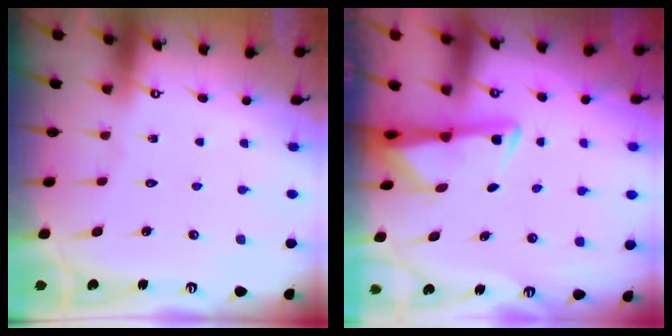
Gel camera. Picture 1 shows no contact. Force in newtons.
{"total": 3.0, "press": 3.0, "slide": 0.6}